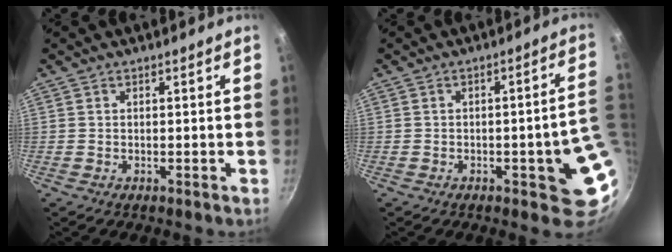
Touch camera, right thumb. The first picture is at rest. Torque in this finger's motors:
{"motor_torque": [2.07, 0.98, 0.64, -0.11, 0.04]}